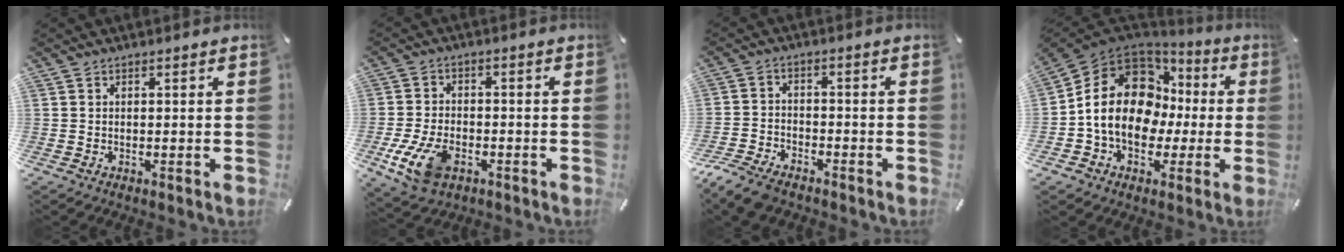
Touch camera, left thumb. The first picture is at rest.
{"total": 10.3, "force": [-4.1, 6.5, 6.9], "torque": [-0.156, 0.005, -0.072]}
{"total": 6.4, "force": [-5.2, 2.9, 2.3], "torque": [-0.062, 0.019, -0.105]}
{"total": 17.4, "force": [0.9, 13.5, 10.8], "torque": [-0.221, 0.006, 0.021]}